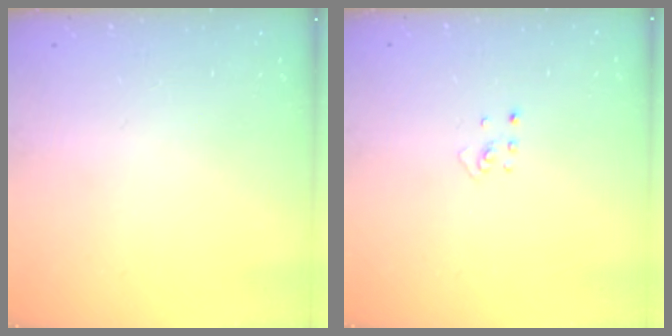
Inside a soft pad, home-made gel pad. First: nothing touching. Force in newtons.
{"total": 2.5, "press": 2.4, "slide": 0.5}